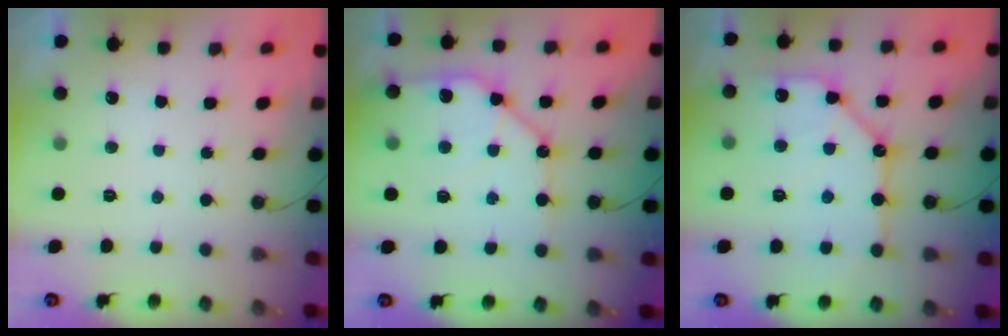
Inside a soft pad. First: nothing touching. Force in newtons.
{"total": 13.4, "press": 13.3, "slide": 1.8}
{"total": 13.4, "press": 13.4, "slide": 1.6}